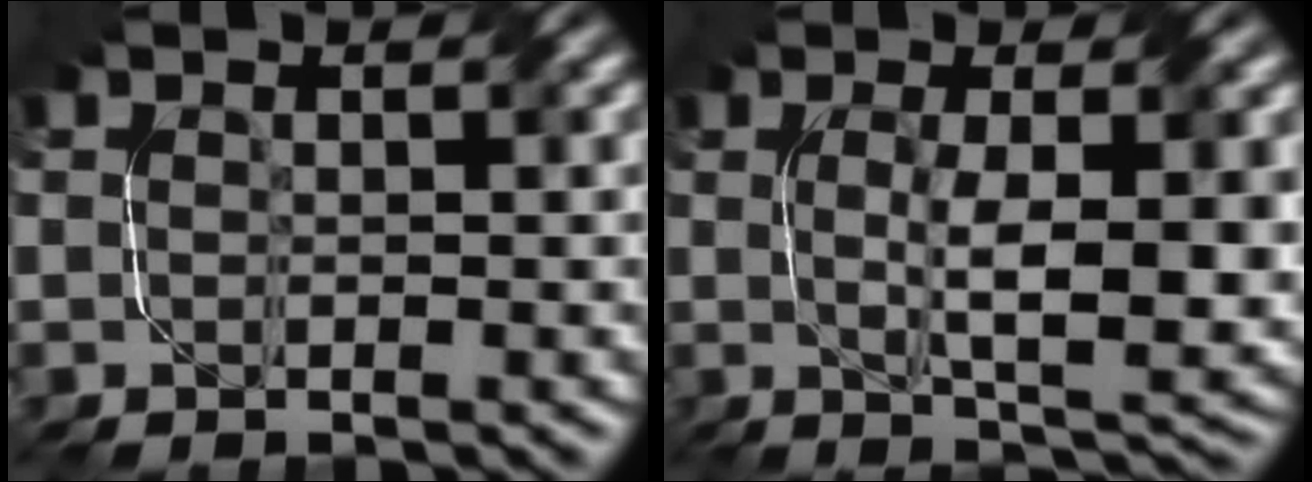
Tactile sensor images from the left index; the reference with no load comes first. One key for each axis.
{"total": 6.8, "fx": 0.1, "fy": 1.6, "fz": 6.6, "tx": -0.107, "ty": -0.007, "tz": 0.008}